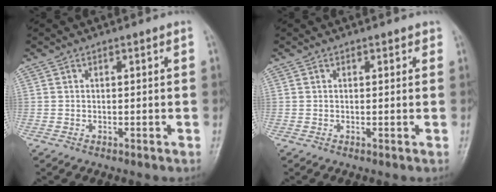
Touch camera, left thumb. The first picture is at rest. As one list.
[{"total": 0.9, "force": [0.6, 0.6, 0.4], "torque": [0.002, -0.003, 0.003]}]